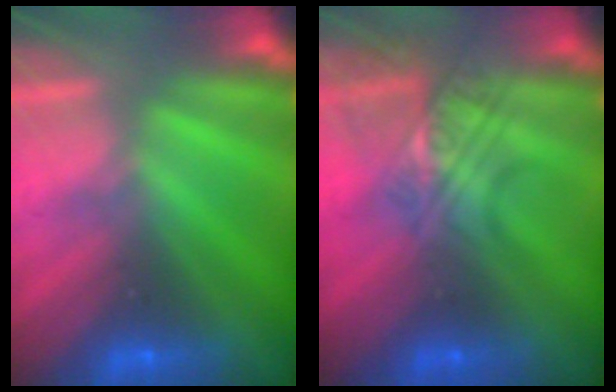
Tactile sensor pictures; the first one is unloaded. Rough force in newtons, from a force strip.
{"total": 2.5}